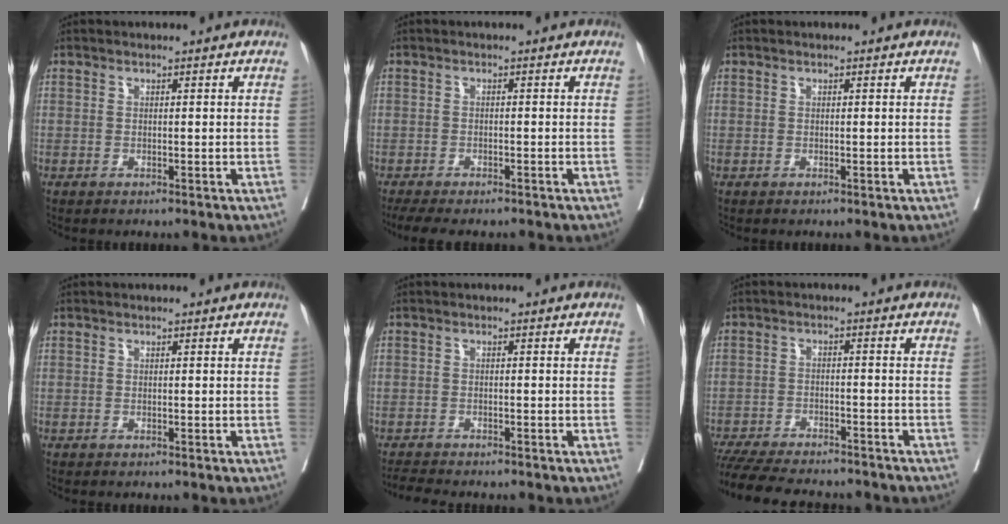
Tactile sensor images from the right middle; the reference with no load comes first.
{"total": 7.5, "force": [-6.4, 2.1, 3.5], "torque": [-0.048, -0.007, -0.091]}
{"total": 0.0}
{"total": 0.0}
{"total": 3.6, "force": [-3.4, 0.2, 1.1], "torque": [-0.017, -0.013, -0.055]}
{"total": 16.4, "force": [-14.6, 3.3, 6.7], "torque": [-0.141, -0.023, -0.207]}